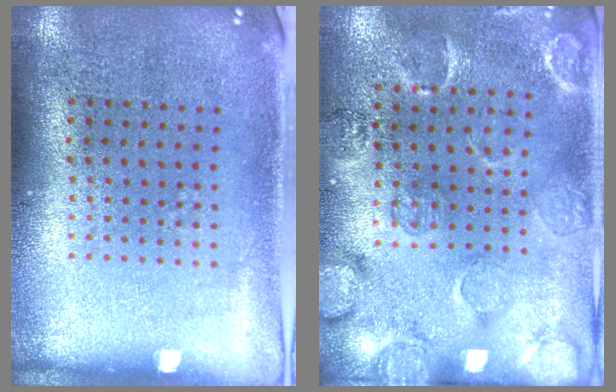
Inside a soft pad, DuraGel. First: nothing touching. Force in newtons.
{"total": 2.8, "press": 1.9, "slide": 2.1}